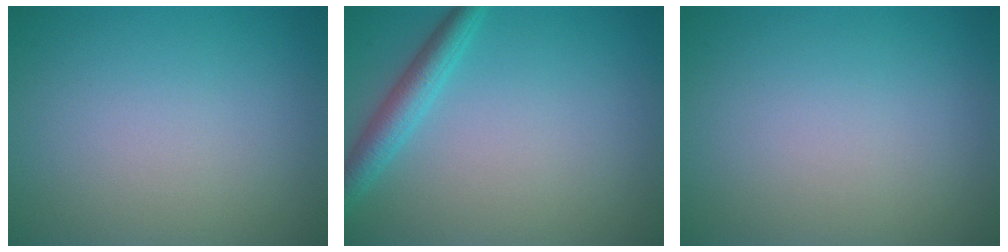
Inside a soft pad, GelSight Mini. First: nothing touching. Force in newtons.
{"total": 2.8, "press": 2.8, "slide": 0.1}
{"total": 0.0}